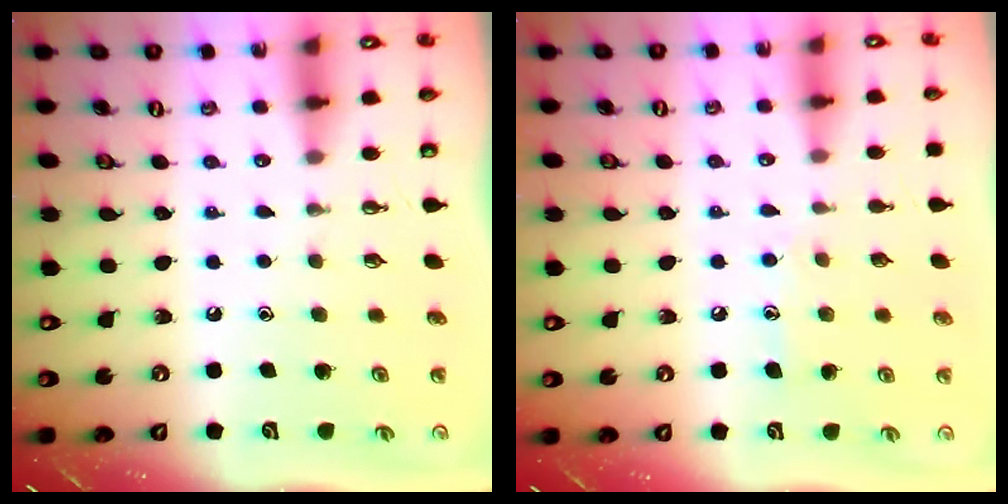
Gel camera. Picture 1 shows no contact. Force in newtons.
{"total": 6.5, "press": 6.5, "slide": 0.6}